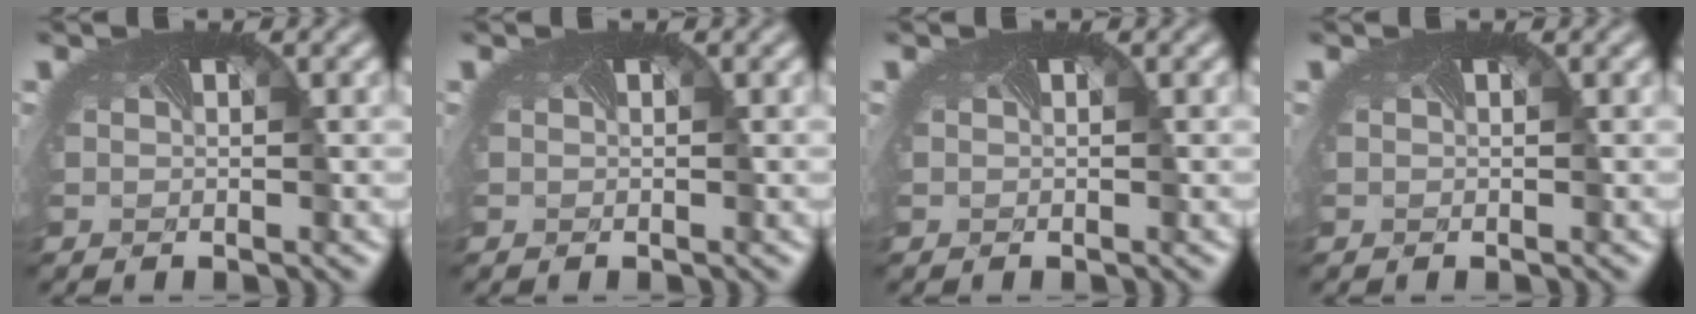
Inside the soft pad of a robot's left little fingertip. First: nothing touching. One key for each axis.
{"total": 0.0}
{"total": 0.0}
{"total": 0.0}